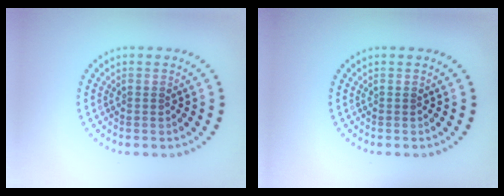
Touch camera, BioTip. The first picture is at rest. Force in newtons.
{"total": 0.0}